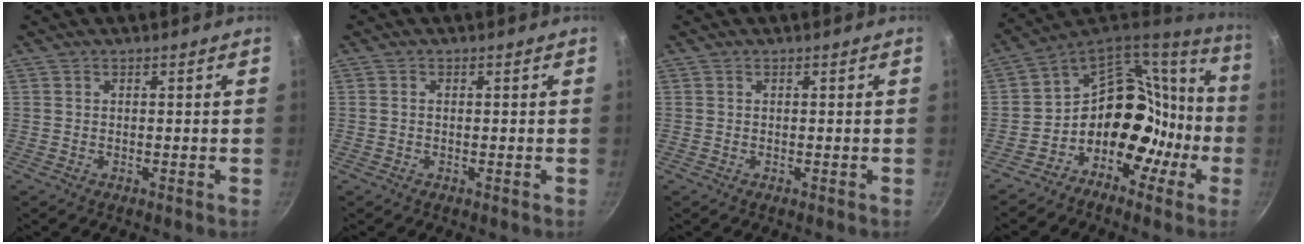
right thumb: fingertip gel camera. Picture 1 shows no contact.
{"total": 0.5, "force": [0.0, 0.4, 0.4], "torque": [-0.007, 0.004, -0.001]}
{"total": 0.0}
{"total": 18.0, "force": [-6.4, 14.6, 8.3], "torque": [-0.054, 0.110, -0.116]}